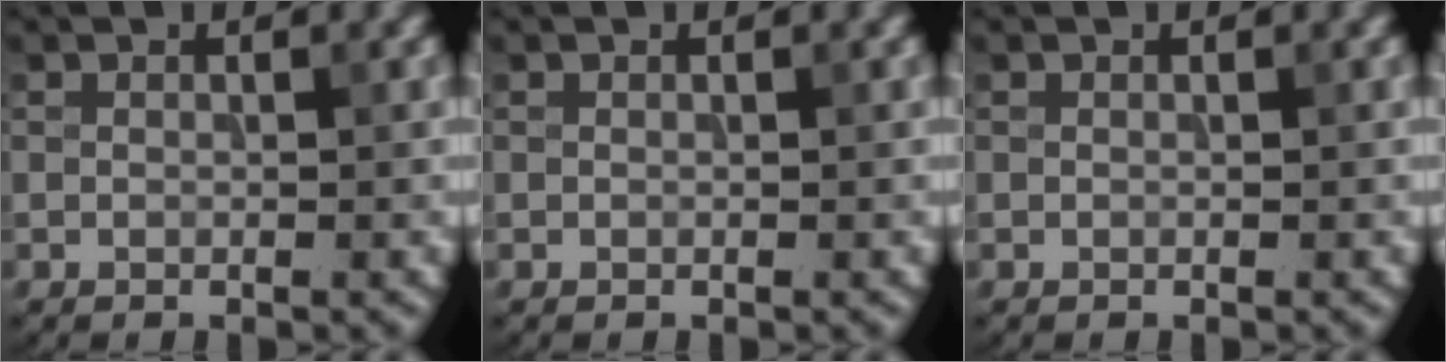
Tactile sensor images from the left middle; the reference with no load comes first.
{"total": 0.0}
{"total": 0.0}